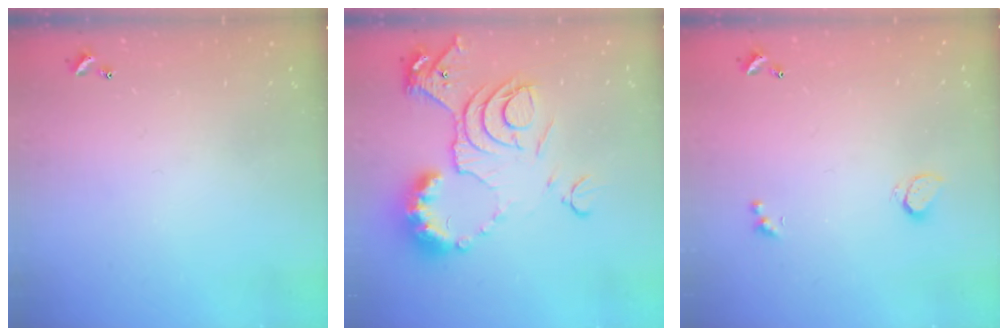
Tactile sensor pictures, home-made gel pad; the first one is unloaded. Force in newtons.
{"total": 14.3, "press": 14.2, "slide": 1.6}
{"total": 0.6, "press": 0.5, "slide": 0.4}